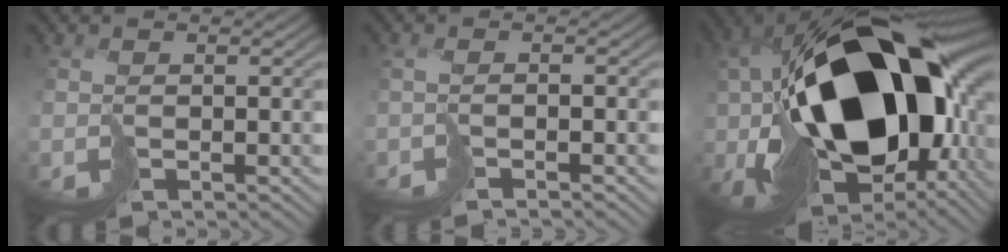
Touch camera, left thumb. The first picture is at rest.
{"total": 1.7, "force": [-1.2, -0.6, 1.1], "torque": [-0.018, 0.000, -0.027]}
{"total": 22.6, "force": [1.2, 14.9, 16.9], "torque": [-0.355, -0.047, 0.051]}